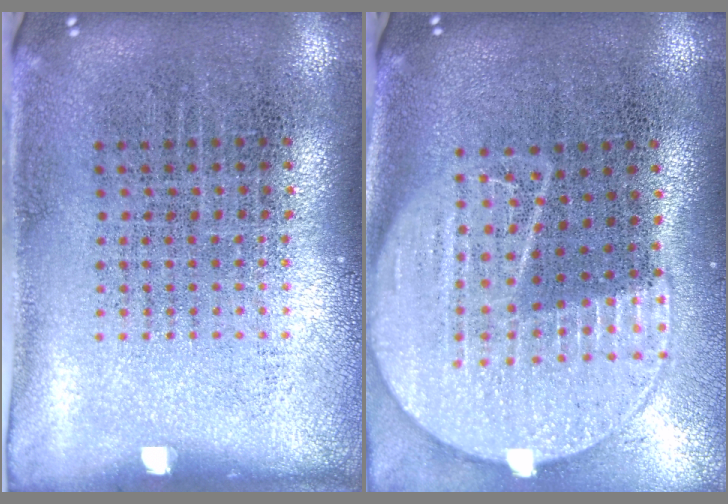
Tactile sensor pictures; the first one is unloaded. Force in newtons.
{"total": 2.1, "press": 1.9, "slide": 1.0}